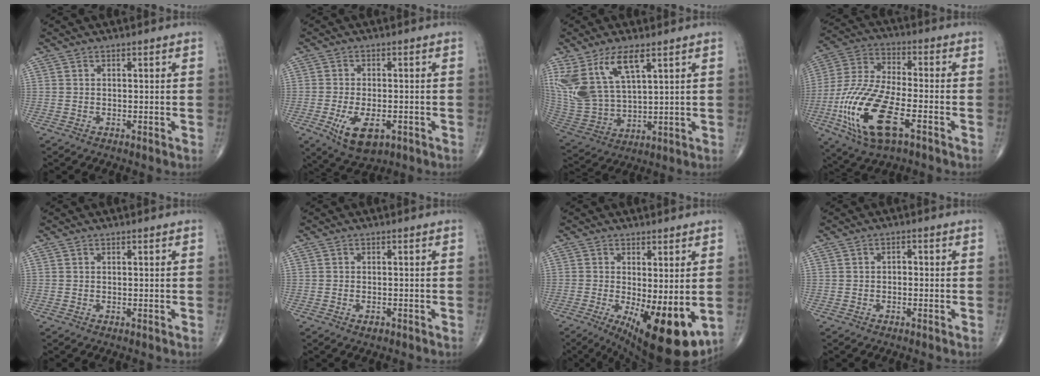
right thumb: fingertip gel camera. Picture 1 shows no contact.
{"total": 8.3, "force": [-3.1, 4.2, 6.5], "torque": [-0.111, -0.002, -0.041]}
{"total": 15.2, "force": [7.5, 6.5, 11.6], "torque": [-0.244, -0.027, 0.164]}
{"total": 19.5, "force": [-7.1, 7.9, 16.3], "torque": [-0.350, 0.015, -0.127]}
{"total": 0.0}
{"total": 1.3, "force": [-0.8, 0.7, 0.8], "torque": [-0.015, 0.003, -0.010]}
{"total": 14.7, "force": [-3.5, 5.3, 13.3], "torque": [-0.181, -0.028, -0.034]}
{"total": 1.3, "force": [-0.3, 0.9, 0.9], "torque": [-0.005, 0.006, -0.009]}